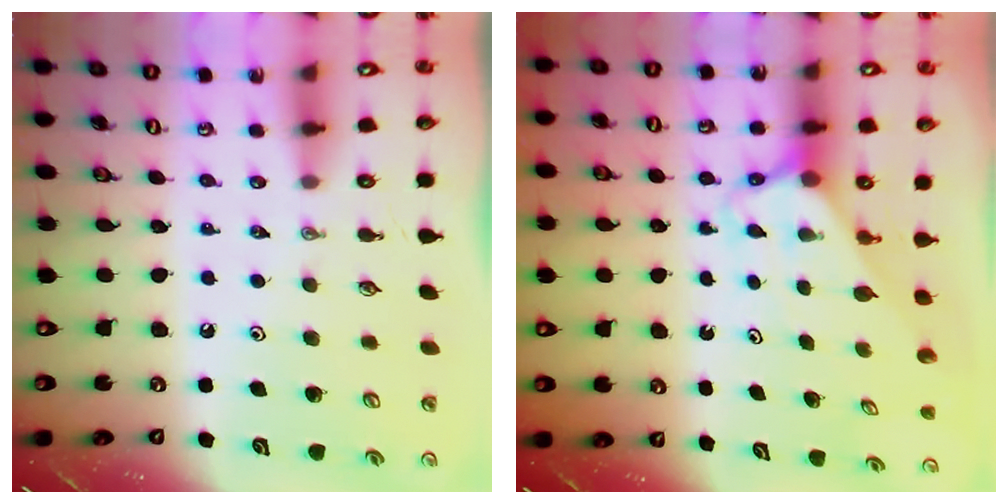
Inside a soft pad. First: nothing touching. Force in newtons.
{"total": 2.6, "press": 2.6, "slide": 0.2}